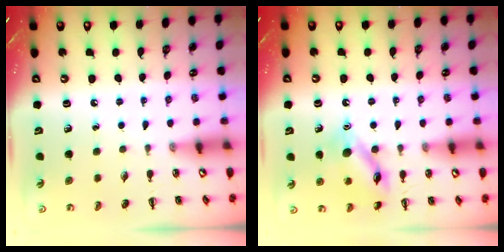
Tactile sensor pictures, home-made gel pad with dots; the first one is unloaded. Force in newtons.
{"total": 13.1, "press": 13.1, "slide": 0.7}